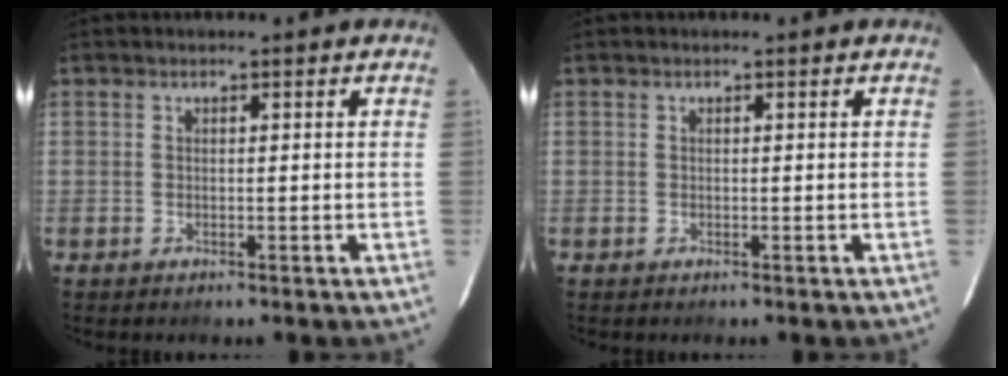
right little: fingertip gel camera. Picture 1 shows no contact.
{"total": 0.0}